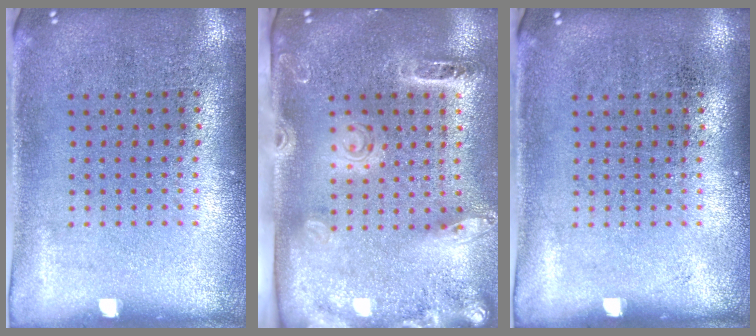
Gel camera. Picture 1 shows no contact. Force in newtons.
{"total": 2.7, "press": 2.0, "slide": 1.8}
{"total": 0.0}